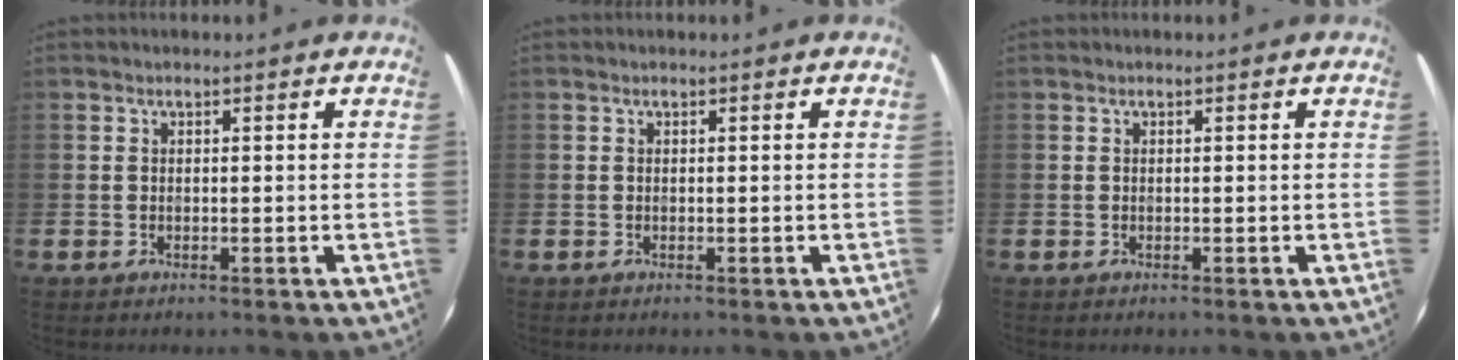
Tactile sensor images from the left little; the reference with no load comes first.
{"total": 0.0}
{"total": 0.0}